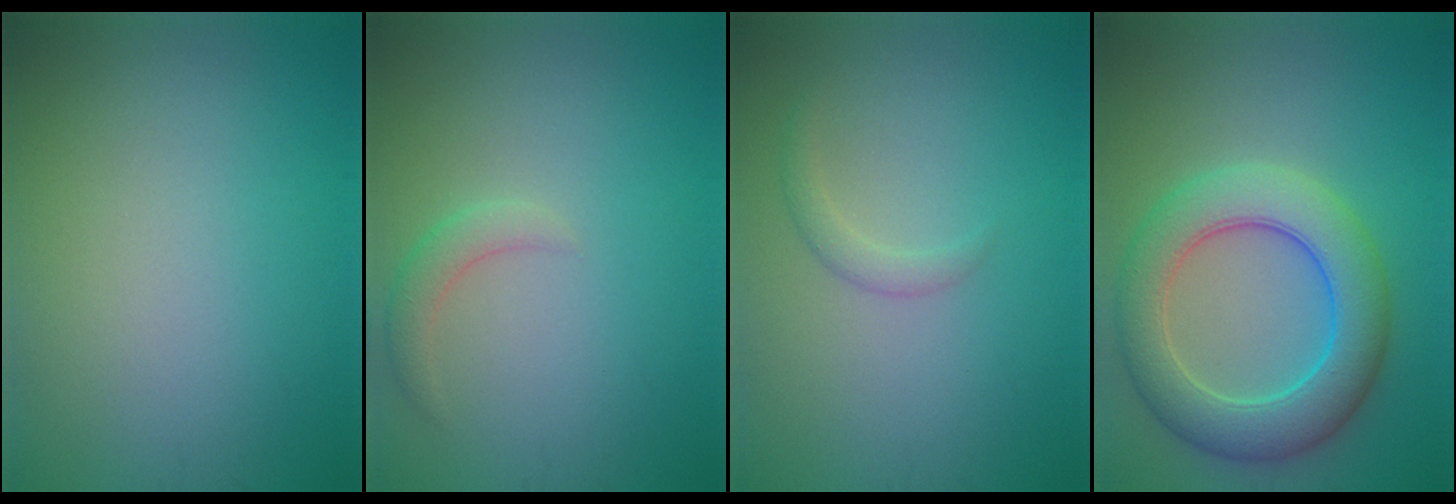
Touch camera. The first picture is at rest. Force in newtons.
{"total": 1.6, "press": 1.6, "slide": 0.1}
{"total": 1.3, "press": 1.3, "slide": 0.1}
{"total": 7.7, "press": 7.7, "slide": 0.2}